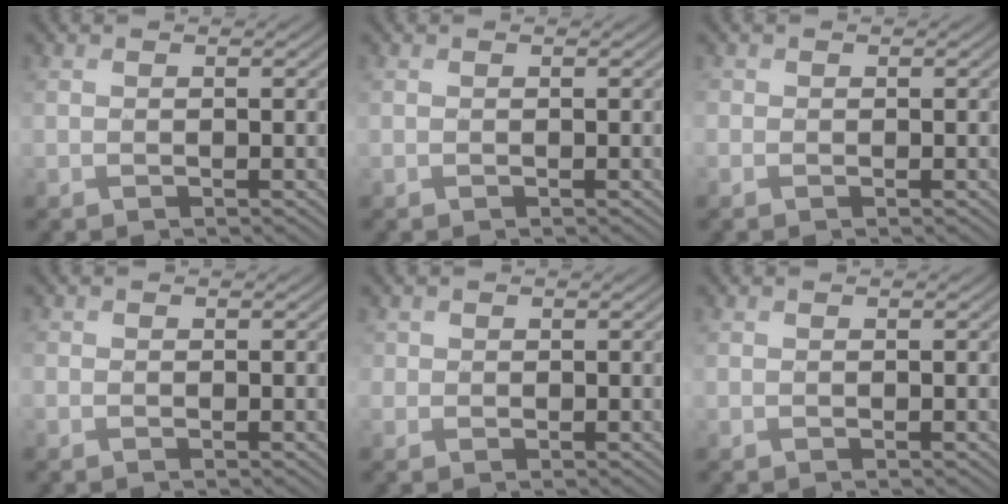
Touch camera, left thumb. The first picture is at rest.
{"total": 0.0}
{"total": 0.8, "force": [-0.3, -0.1, -0.8], "torque": [0.016, -0.003, 0.001]}
{"total": 0.7, "force": [-0.4, -0.2, -0.5], "torque": [0.012, -0.001, -0.007]}
{"total": 0.8, "force": [0.2, 0.4, -0.6], "torque": [0.014, -0.001, 0.013]}
{"total": 0.0}